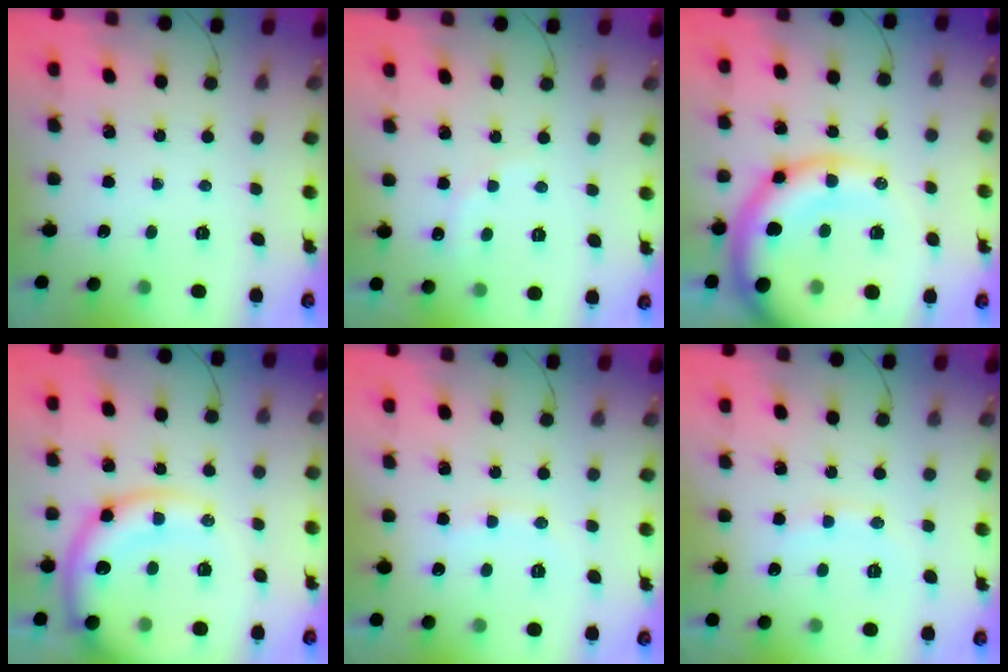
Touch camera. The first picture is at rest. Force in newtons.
{"total": 6.5, "press": 6.4, "slide": 1.2}
{"total": 24.1, "press": 23.8, "slide": 3.9}
{"total": 17.6, "press": 17.2, "slide": 3.4}
{"total": 8.1, "press": 8.0, "slide": 1.0}
{"total": 8.8, "press": 8.8, "slide": 0.9}